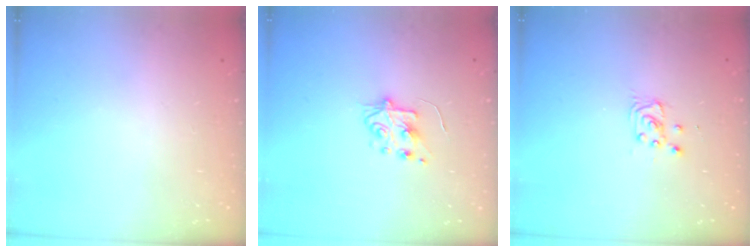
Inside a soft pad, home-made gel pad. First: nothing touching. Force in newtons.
{"total": 5.8, "press": 5.8, "slide": 0.6}
{"total": 2.9, "press": 2.9, "slide": 0.4}